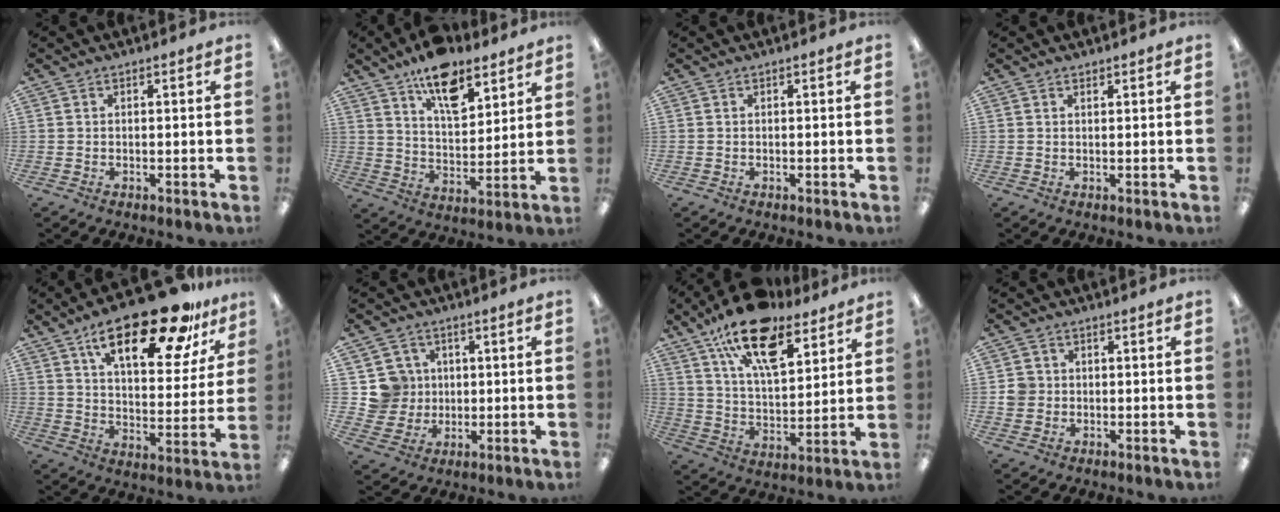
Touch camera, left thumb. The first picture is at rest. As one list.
[{"total": 13.6, "force": [9.7, 6.2, 7.1], "torque": [-0.109, -0.050, 0.172]}, {"total": 0.0}, {"total": 0.8, "force": [0.7, 0.3, 0.2], "torque": [-0.004, 0.000, 0.013]}, {"total": 23.1, "force": [15.1, 8.3, 15.4], "torque": [-0.230, -0.084, 0.245]}, {"total": 8.1, "force": [2.2, 7.8, 0.3], "torque": [-0.009, -0.002, 0.050]}, {"total": 19.1, "force": [12.8, 8.2, 11.5], "torque": [-0.192, -0.064, 0.223]}, {"total": 3.5, "force": [0.1, 3.4, 0.6], "torque": [-0.009, 0.004, -0.001]}]